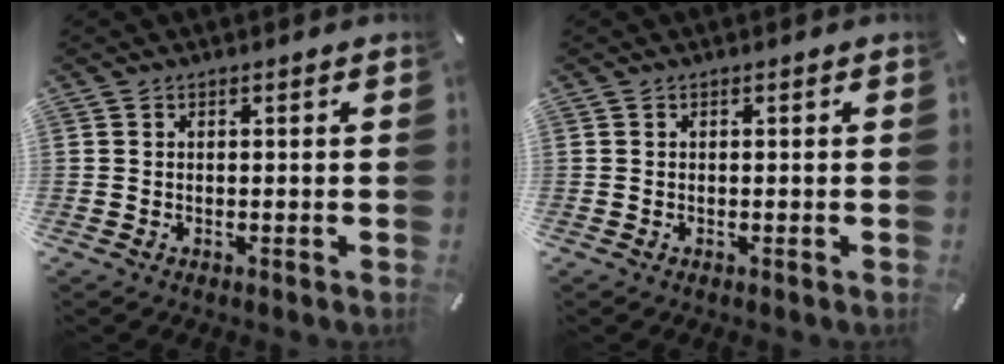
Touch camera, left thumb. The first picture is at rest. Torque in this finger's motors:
{"motor_torque": [0.00, 0.05, -0.02, -0.03, 0.00]}